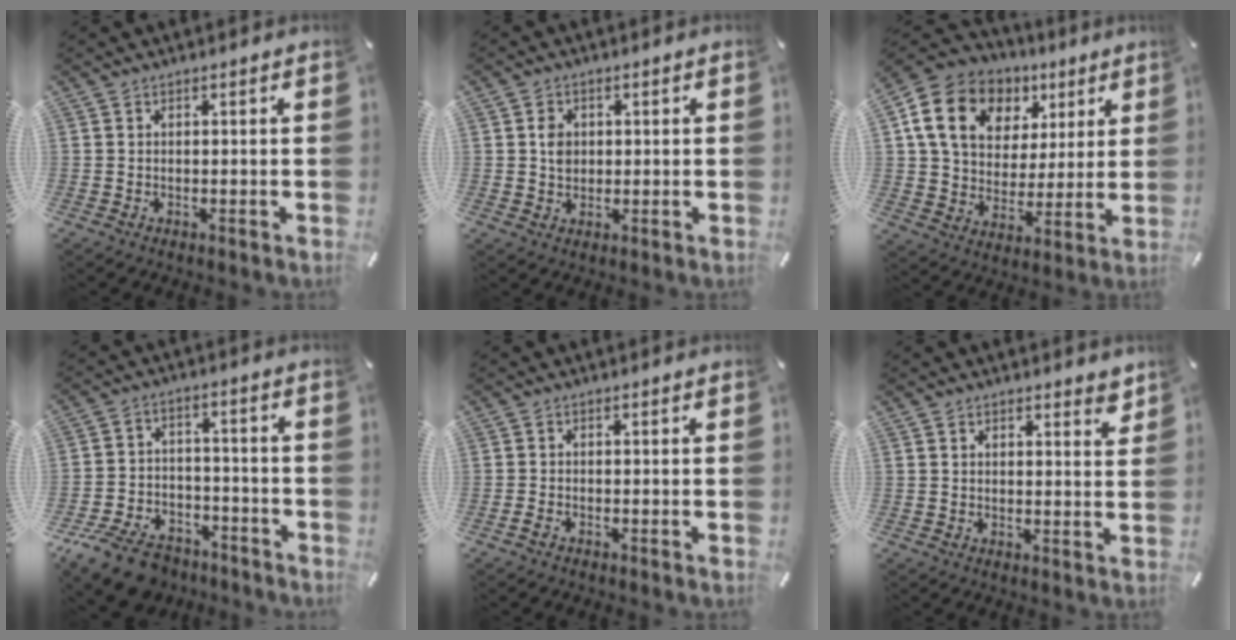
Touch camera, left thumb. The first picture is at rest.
{"total": 3.7, "force": [0.5, 3.2, 1.8], "torque": [-0.021, 0.001, 0.005]}
{"total": 16.2, "force": [6.5, 12.8, 7.6], "torque": [-0.151, -0.004, 0.124]}
{"total": 11.2, "force": [-8.4, 6.1, 4.2], "torque": [-0.076, 0.056, -0.151]}
{"total": 1.1, "force": [-0.9, 0.4, 0.5], "torque": [-0.011, -0.001, -0.016]}
{"total": 2.4, "force": [1.9, 1.2, 0.8], "torque": [-0.003, -0.007, 0.032]}